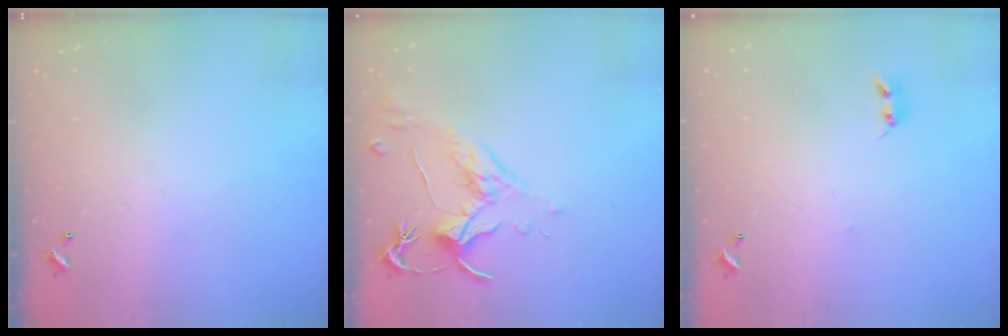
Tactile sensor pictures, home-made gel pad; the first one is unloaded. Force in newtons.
{"total": 1.6, "press": 1.4, "slide": 0.7}
{"total": 2.2, "press": 2.2, "slide": 0.4}